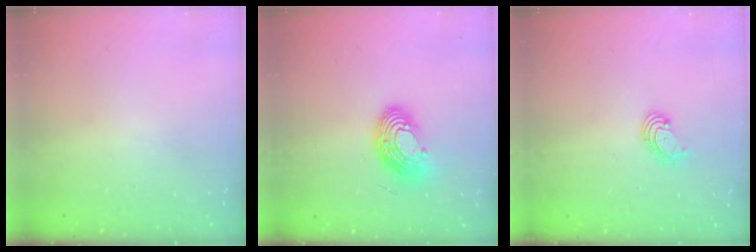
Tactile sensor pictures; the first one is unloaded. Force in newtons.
{"total": 12.1, "press": 12.0, "slide": 1.0}
{"total": 1.8, "press": 1.7, "slide": 0.6}